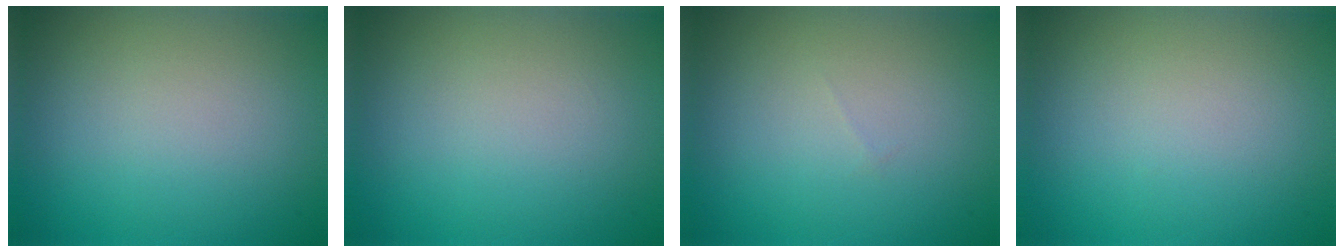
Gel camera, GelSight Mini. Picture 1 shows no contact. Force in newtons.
{"total": 0.0}
{"total": 0.0}
{"total": 0.0}